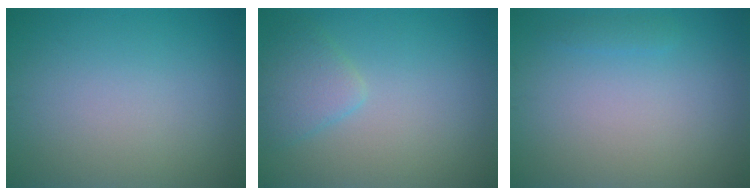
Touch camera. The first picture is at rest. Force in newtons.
{"total": 2.5, "press": 2.5, "slide": 0.2}
{"total": 0.7, "press": 0.7, "slide": 0.1}